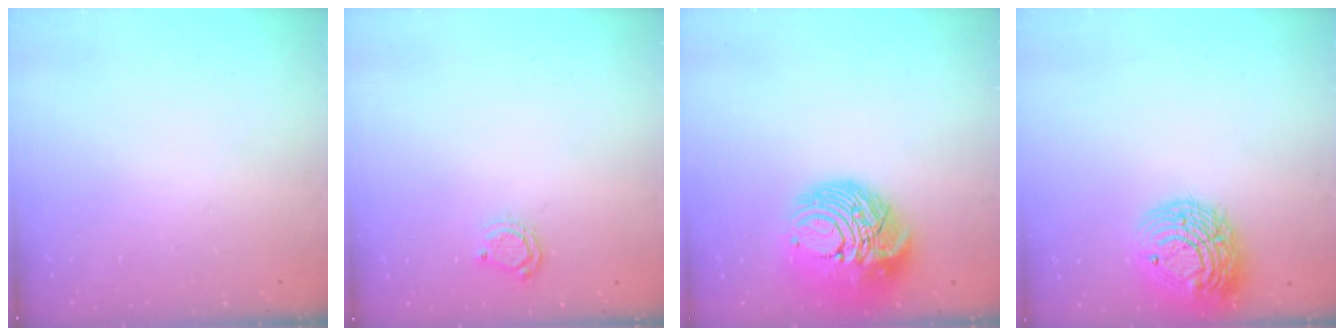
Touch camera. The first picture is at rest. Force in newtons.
{"total": 5.1, "press": 5.1, "slide": 0.4}
{"total": 16.5, "press": 16.4, "slide": 1.5}
{"total": 17.1, "press": 17.1, "slide": 1.4}